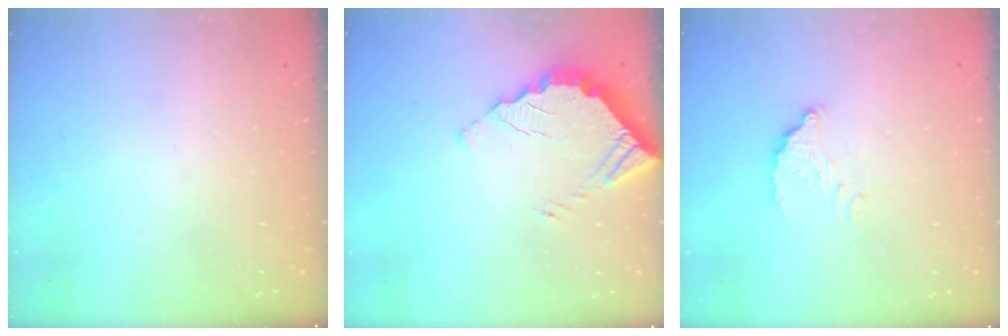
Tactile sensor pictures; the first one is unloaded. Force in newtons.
{"total": 3.5, "press": 3.5, "slide": 0.2}
{"total": 4.8, "press": 4.8, "slide": 0.2}